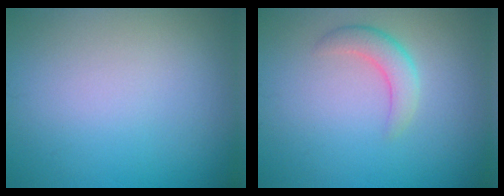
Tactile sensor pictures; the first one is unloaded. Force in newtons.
{"total": 2.5, "press": 2.5, "slide": 0.1}